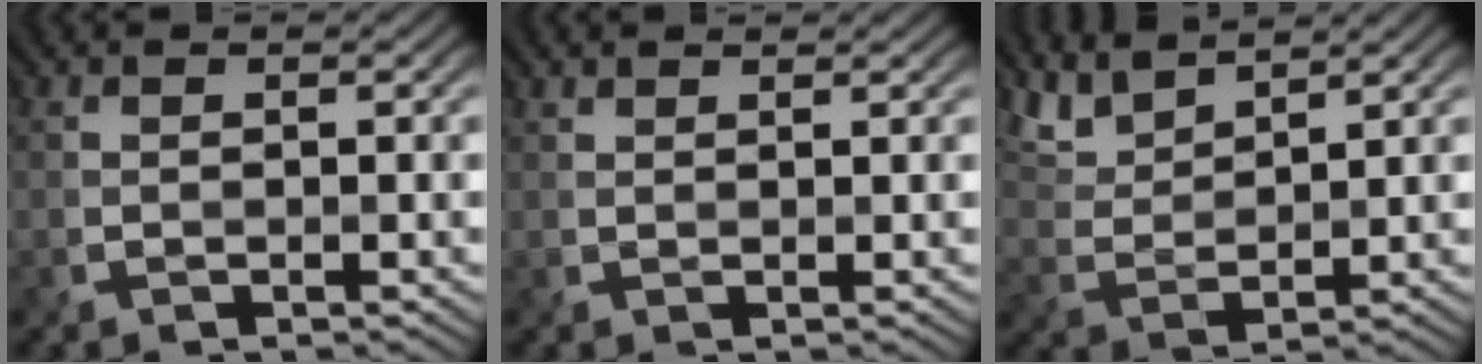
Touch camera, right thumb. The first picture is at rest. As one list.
[{"total": 1.0, "force": [1.0, 0.1, 0.2], "torque": [-0.013, 0.001, 0.023]}, {"total": 5.8, "force": [4.9, 1.4, 2.8], "torque": [-0.076, 0.008, 0.103]}]